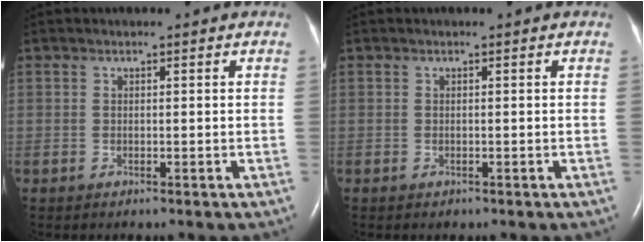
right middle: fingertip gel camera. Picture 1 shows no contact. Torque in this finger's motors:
{"motor_torque": [0.20, -0.10, -0.02, 0.00]}